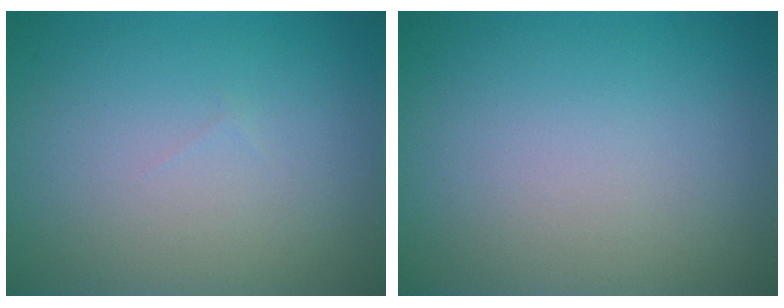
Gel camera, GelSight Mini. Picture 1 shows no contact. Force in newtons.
{"total": 0.0}